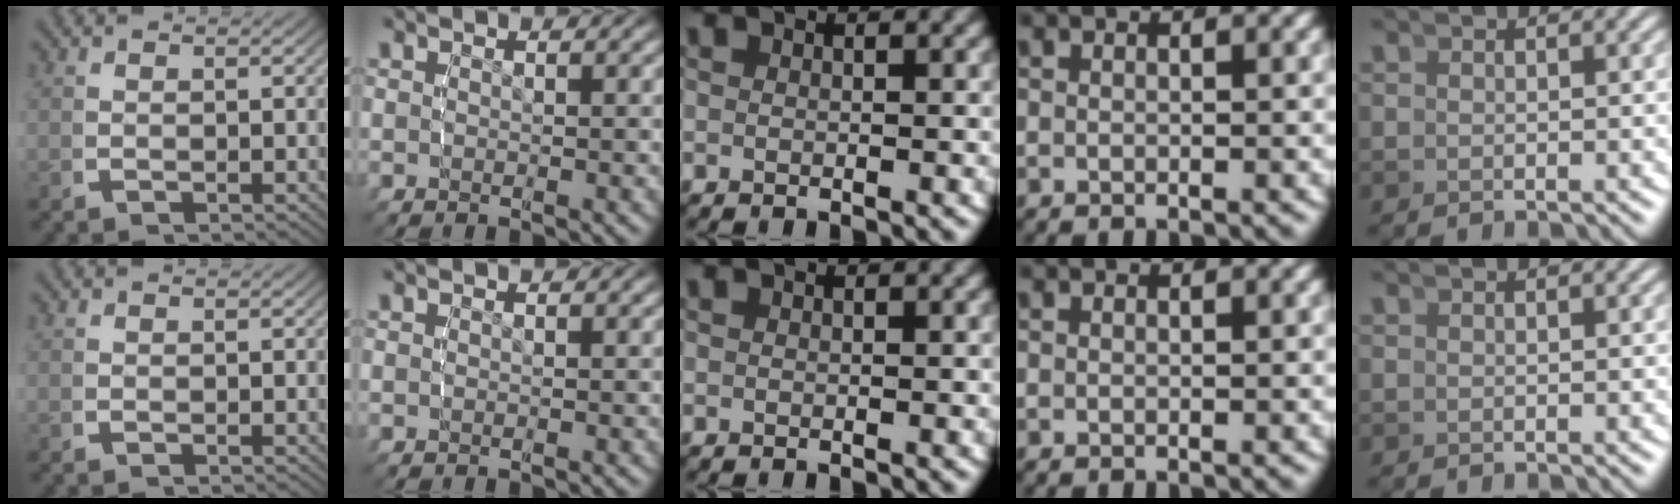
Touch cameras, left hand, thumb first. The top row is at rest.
{}